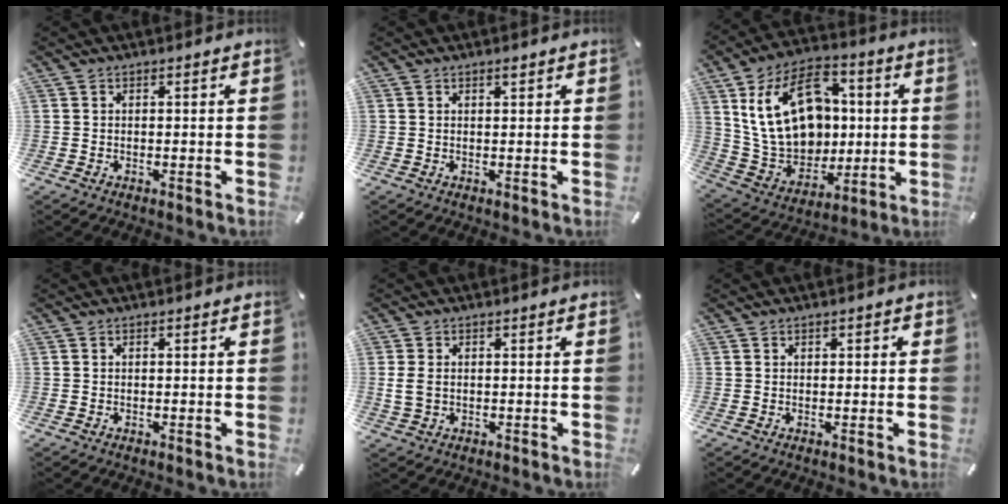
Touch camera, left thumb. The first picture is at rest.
{"total": 1.0, "force": [0.6, 0.3, 0.8], "torque": [-0.016, 0.001, 0.010]}
{"total": 22.3, "force": [3.7, 17.2, 13.8], "torque": [-0.256, 0.002, 0.075]}
{"total": 0.0}
{"total": 3.3, "force": [0.2, 2.4, 2.3], "torque": [-0.051, 0.003, 0.002]}
{"total": 0.6, "force": [0.1, 0.5, 0.2], "torque": [-0.005, 0.004, 0.001]}